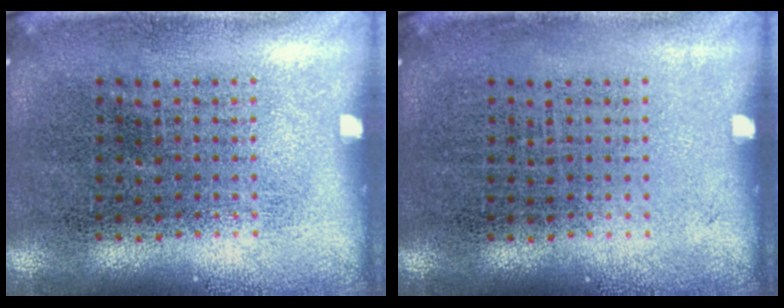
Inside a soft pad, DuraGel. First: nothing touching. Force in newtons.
{"total": 0.0}